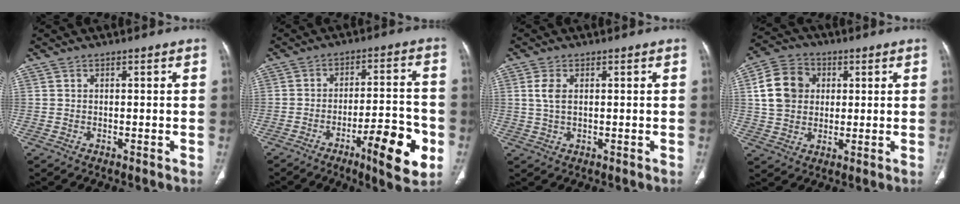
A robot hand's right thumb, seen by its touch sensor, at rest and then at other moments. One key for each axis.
{"total": 13.6, "fx": -5.8, "fy": 2.9, "fz": 12.0, "tx": -0.163, "ty": 0.025, "tz": -0.082}
{"total": 3.5, "fx": 0.7, "fy": 1.9, "fz": 2.8, "tx": -0.069, "ty": 0.001, "tz": 0.016}
{"total": 11.1, "fx": 2.3, "fy": 9.1, "fz": 6.0, "tx": -0.091, "ty": 0.009, "tz": 0.036}